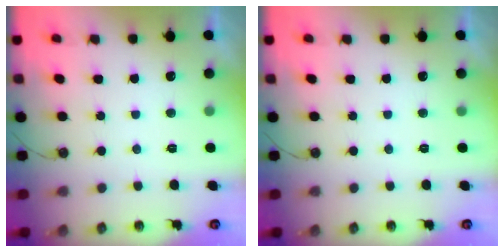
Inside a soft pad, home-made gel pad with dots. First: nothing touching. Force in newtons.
{"total": 0.0}